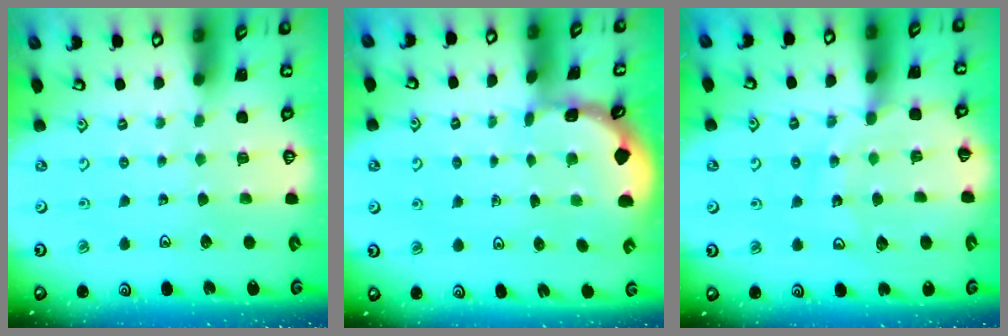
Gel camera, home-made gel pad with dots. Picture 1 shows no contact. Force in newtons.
{"total": 1.1, "press": 1.1, "slide": 0.2}
{"total": 10.1, "press": 10.1, "slide": 0.6}